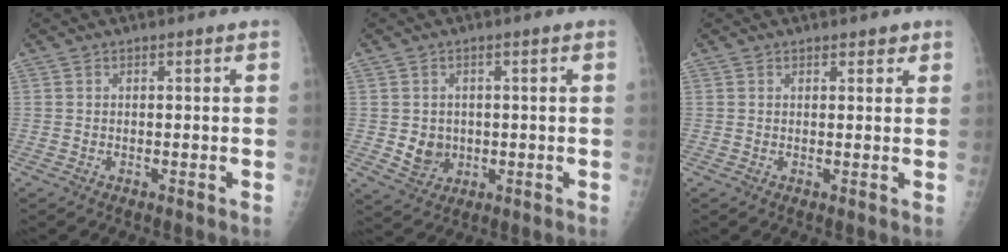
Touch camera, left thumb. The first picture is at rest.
{"total": 4.8, "force": [-0.2, 4.3, 2.2], "torque": [-0.014, 0.000, 0.008]}
{"total": 1.8, "force": [1.3, 1.0, 0.7], "torque": [0.009, -0.005, 0.012]}